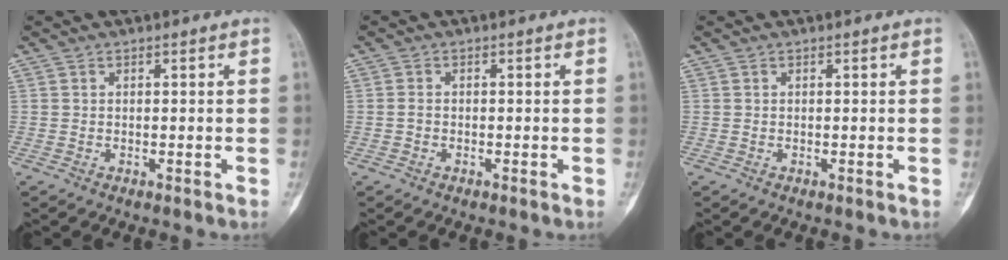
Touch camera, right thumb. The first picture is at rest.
{"total": 0.9, "force": [-0.3, 0.7, 0.4], "torque": [-0.005, 0.002, -0.009]}
{"total": 0.0}